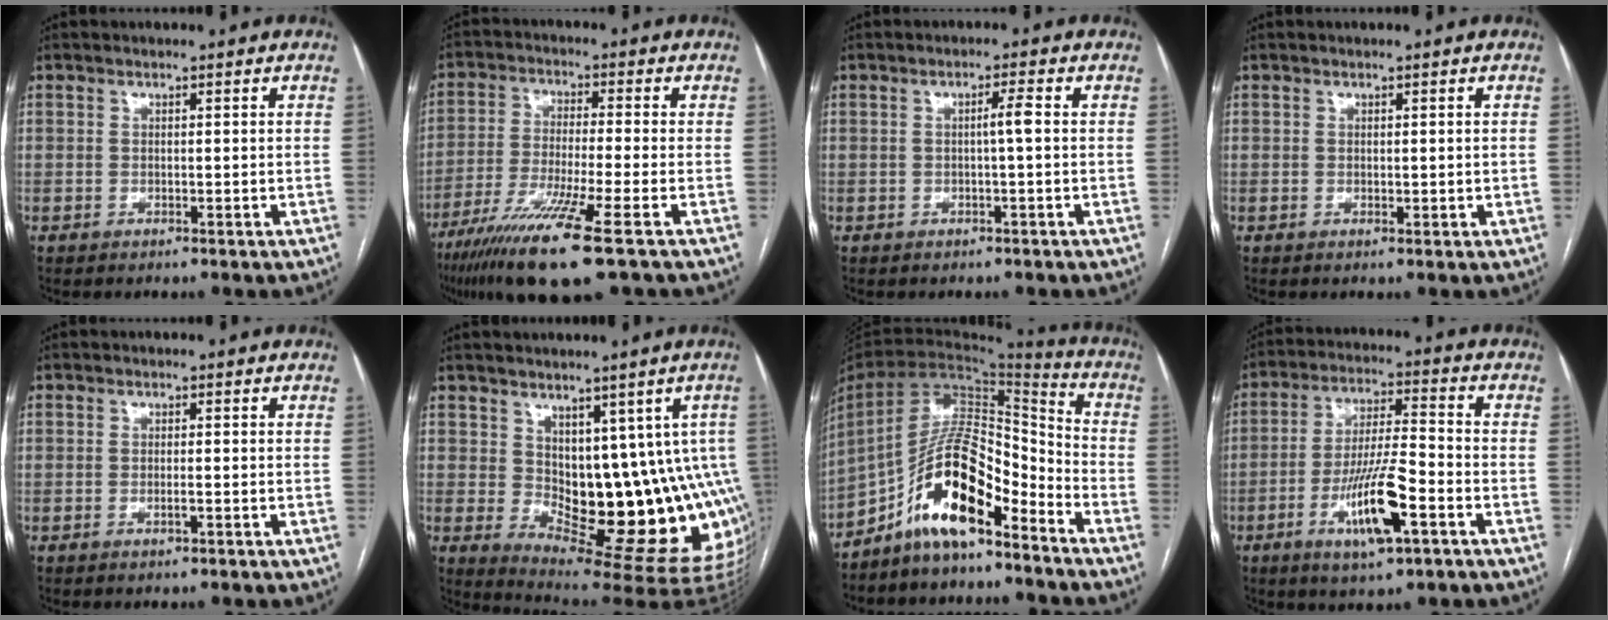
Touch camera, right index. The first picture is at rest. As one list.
[{"total": 13.3, "force": [-8.0, -0.6, 10.6], "torque": [-0.214, -0.037, -0.143]}, {"total": 2.1, "force": [0.0, -0.3, 2.1], "torque": [-0.035, 0.002, -0.001]}, {"total": 0.9, "force": [0.2, 0.6, 0.7], "torque": [-0.011, -0.004, 0.005]}, {"total": 1.0, "force": [-0.4, 0.1, 0.9], "torque": [-0.022, -0.002, -0.006]}, {"total": 15.4, "force": [0.4, 6.6, 14.0], "torque": [-0.137, 0.002, 0.022]}, {"total": 14.1, "force": [-9.2, 4.2, 9.8], "torque": [-0.182, 0.032, -0.164]}, {"total": 12.2, "force": [-5.1, 1.9, 10.9], "torque": [-0.206, -0.008, -0.087]}]